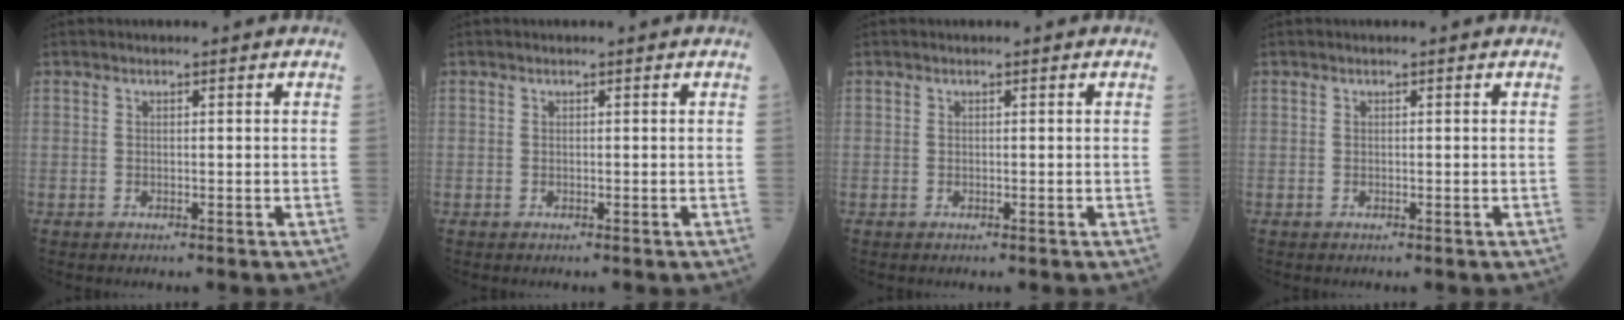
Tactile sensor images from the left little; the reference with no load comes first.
{"total": 0.0}
{"total": 0.0}
{"total": 0.0}